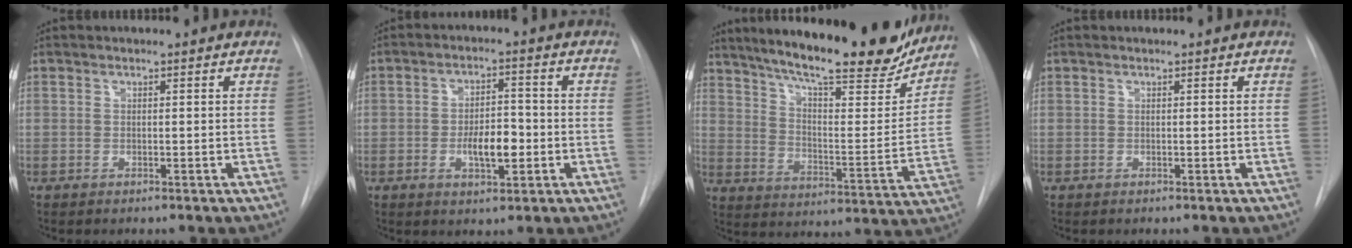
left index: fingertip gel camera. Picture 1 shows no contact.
{"total": 6.3, "force": [-1.6, 2.5, 5.6], "torque": [-0.096, 0.006, -0.022]}
{"total": 25.0, "force": [20.7, 4.4, 13.3], "torque": [-0.205, -0.023, 0.286]}
{"total": 0.0}